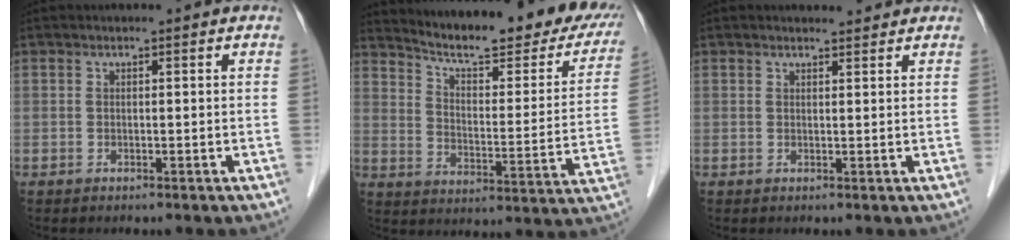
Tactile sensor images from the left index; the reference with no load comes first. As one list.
[{"total": 22.0, "force": [19.1, 3.2, 10.4], "torque": [-0.143, -0.058, 0.244]}, {"total": 2.2, "force": [2.1, 0.5, 0.4], "torque": [-0.010, 0.005, 0.029]}]